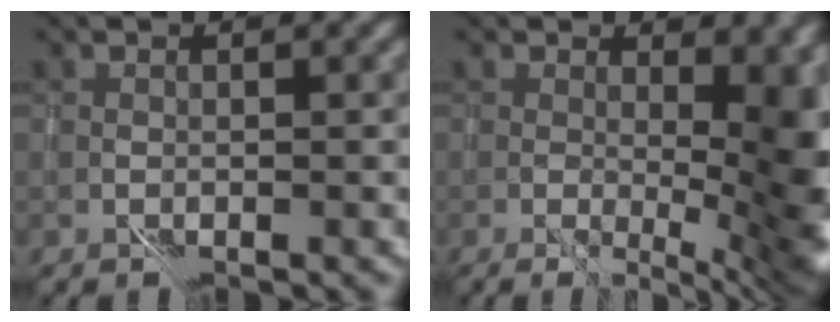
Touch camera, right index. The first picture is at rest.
{"total": 12.7, "force": [1.2, 4.7, 11.8], "torque": [-0.101, 0.012, 0.034]}